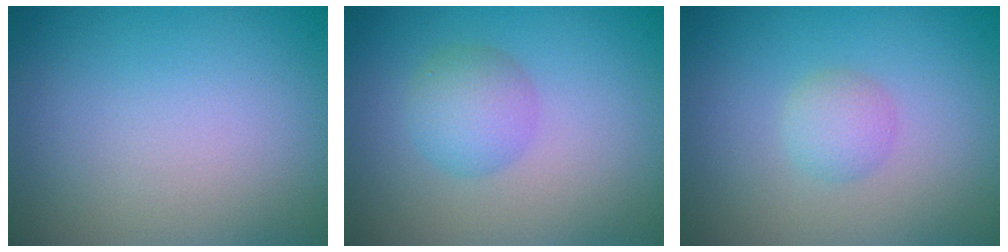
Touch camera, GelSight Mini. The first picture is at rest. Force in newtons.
{"total": 2.7, "press": 2.7, "slide": 0.1}
{"total": 1.6, "press": 1.6, "slide": 0.0}